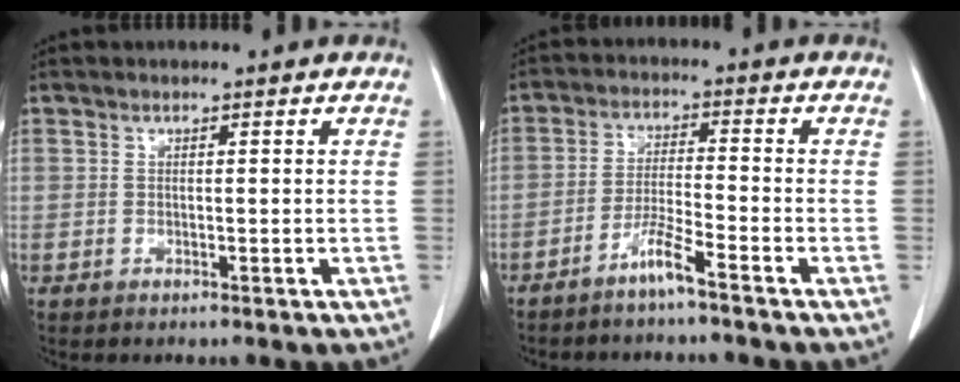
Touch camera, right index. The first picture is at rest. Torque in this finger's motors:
{"motor_torque": [0.47, -0.43, 0.09, 0.03]}